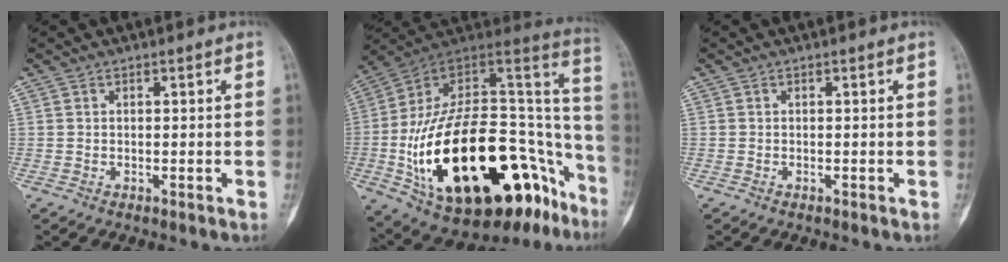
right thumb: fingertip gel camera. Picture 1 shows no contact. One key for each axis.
{"total": 39.9, "fx": -14.8, "fy": 19.0, "fz": 31.9, "tx": -0.438, "ty": 0.066, "tz": -0.228}
{"total": 0.0}